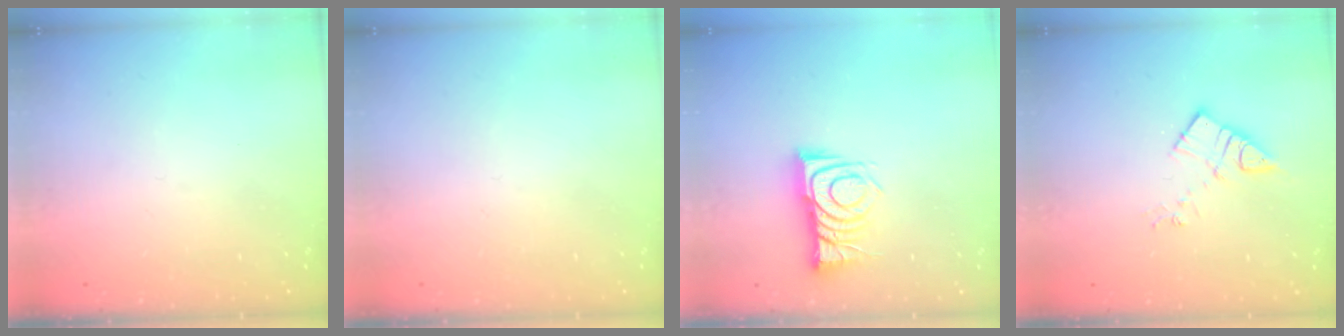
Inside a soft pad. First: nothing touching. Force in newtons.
{"total": 1.9, "press": 1.9, "slide": 0.1}
{"total": 9.9, "press": 9.9, "slide": 0.4}
{"total": 7.9, "press": 7.9, "slide": 0.4}